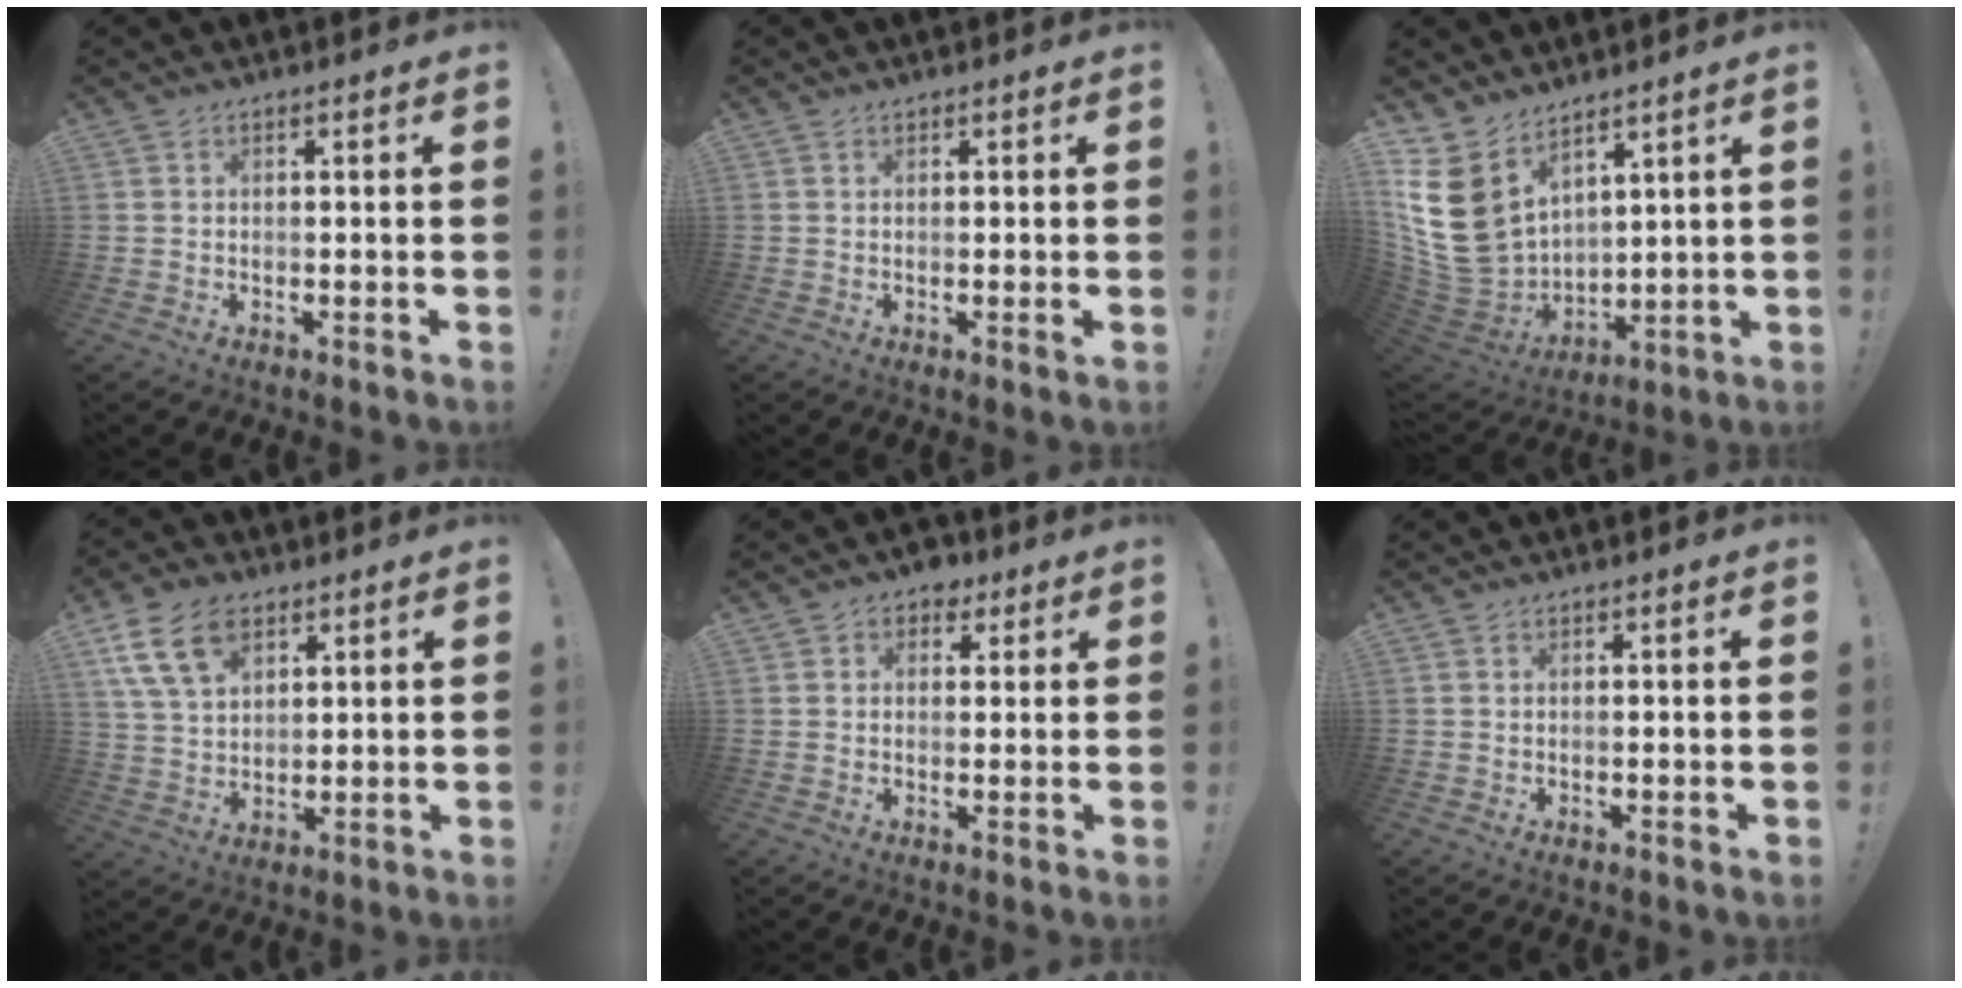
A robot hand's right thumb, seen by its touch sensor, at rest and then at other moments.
{"total": 0.7, "force": [0.4, -0.1, 0.5], "torque": [-0.001, -0.003, 0.005]}
{"total": 17.1, "force": [7.8, 11.9, 9.4], "torque": [-0.203, -0.057, 0.160]}
{"total": 14.6, "force": [7.3, 9.5, 8.2], "torque": [-0.148, -0.023, 0.141]}
{"total": 4.6, "force": [2.4, 3.7, 1.4], "torque": [-0.010, -0.012, 0.041]}
{"total": 0.0}